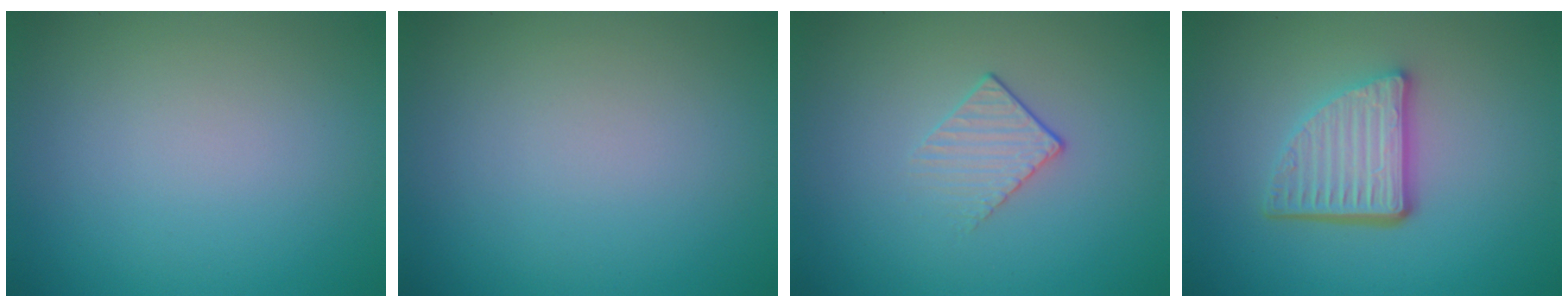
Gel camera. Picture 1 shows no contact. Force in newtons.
{"total": 0.0}
{"total": 1.5, "press": 0.9, "slide": 1.2}
{"total": 4.8, "press": 3.4, "slide": 3.3}